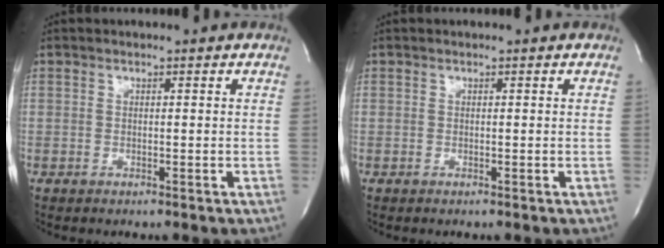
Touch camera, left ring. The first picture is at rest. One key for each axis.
{"total": 0.0}